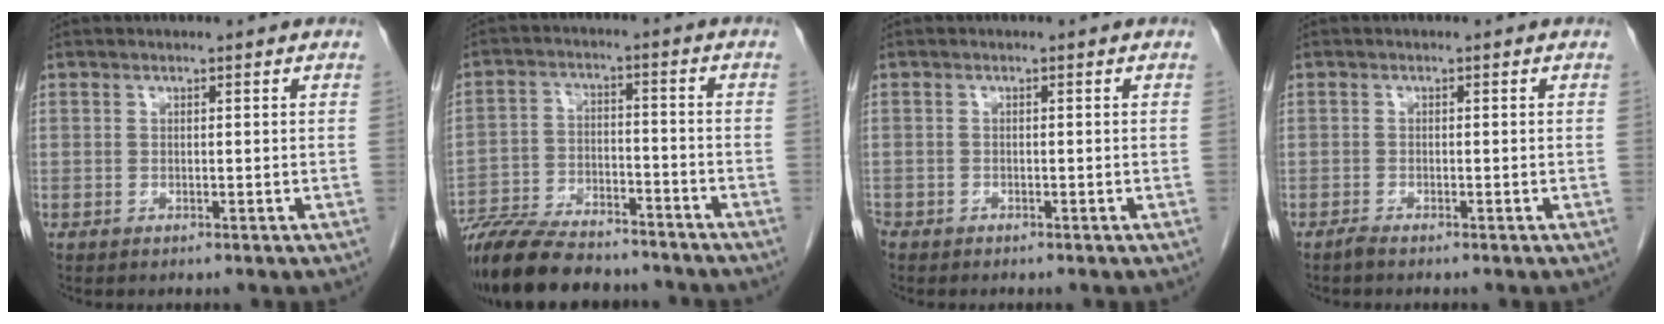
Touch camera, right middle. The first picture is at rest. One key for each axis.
{"total": 17.7, "fx": -15.4, "fy": 4.4, "fz": 7.5, "tx": -0.152, "ty": -0.011, "tz": -0.248}
{"total": 1.5, "fx": -1.2, "fy": 0.7, "fz": 0.4, "tx": -0.011, "ty": -0.001, "tz": -0.023}
{"total": 0.9, "fx": -0.8, "fy": 0.0, "fz": 0.4, "tx": -0.014, "ty": -0.002, "tz": -0.017}